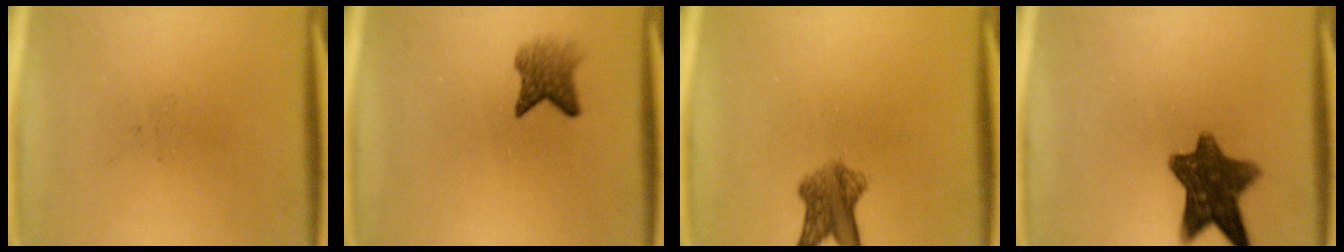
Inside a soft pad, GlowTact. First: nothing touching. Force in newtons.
{"total": 3.7}
{"total": 5.5}
{"total": 10.3}